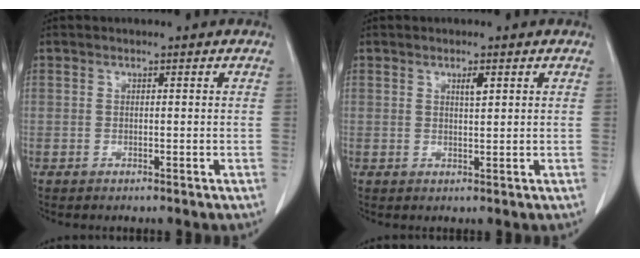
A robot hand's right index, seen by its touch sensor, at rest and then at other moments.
{"total": 1.5, "force": [0.8, 0.2, 1.3], "torque": [-0.023, -0.003, 0.012]}